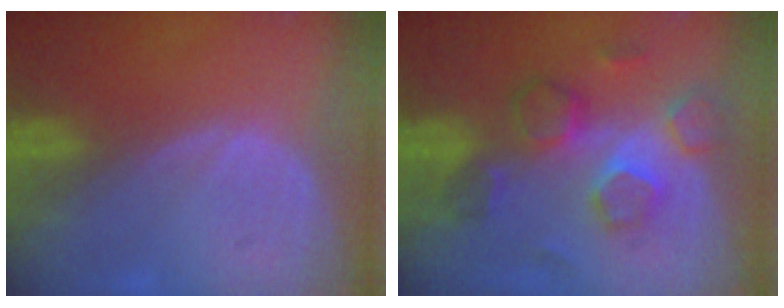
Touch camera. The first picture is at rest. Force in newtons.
{"total": 7.9, "press": 7.7, "slide": 2.1}